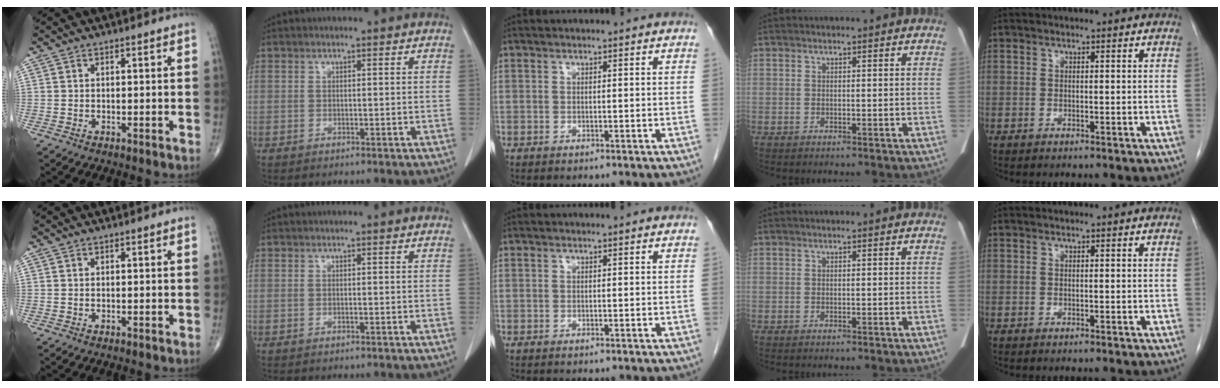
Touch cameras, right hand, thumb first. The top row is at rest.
{}